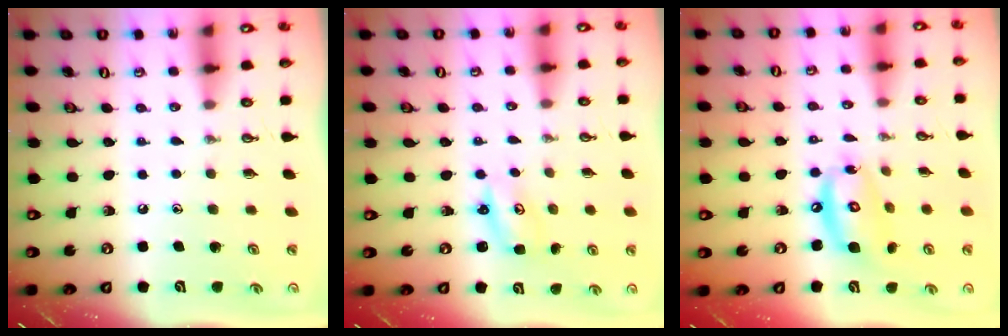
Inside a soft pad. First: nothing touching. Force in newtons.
{"total": 2.6, "press": 2.6, "slide": 0.2}
{"total": 13.8, "press": 13.7, "slide": 1.4}